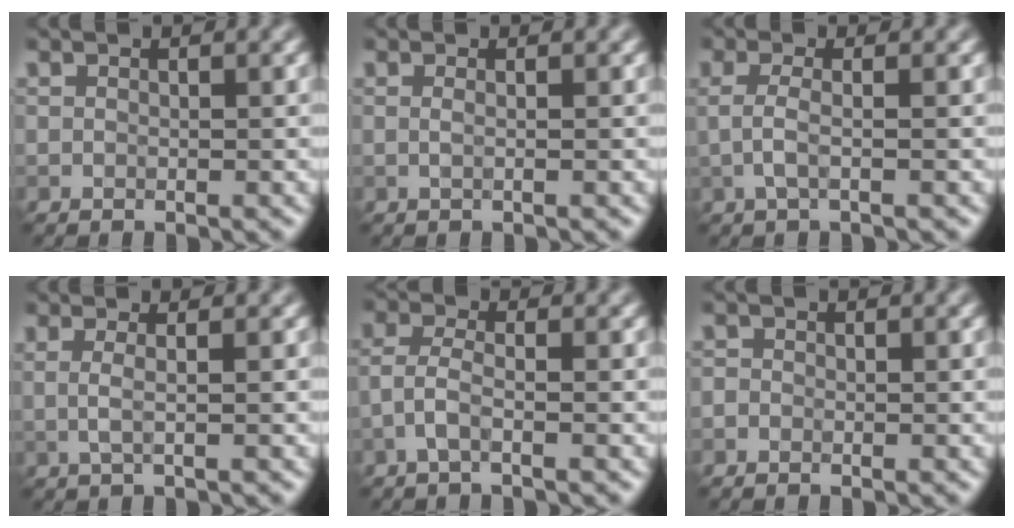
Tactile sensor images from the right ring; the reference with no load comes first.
{"total": 0.9, "force": [0.1, 0.3, 0.8], "torque": [-0.013, -0.002, -0.005]}
{"total": 2.2, "force": [-0.2, 0.7, 2.1], "torque": [-0.044, -0.002, -0.007]}
{"total": 1.9, "force": [0.2, 0.6, 1.8], "torque": [-0.032, 0.000, -0.003]}
{"total": 2.1, "force": [-1.0, 0.5, 1.8], "torque": [-0.041, 0.005, -0.028]}
{"total": 0.6, "force": [-0.3, 0.5, 0.1], "torque": [0.001, -0.003, -0.008]}